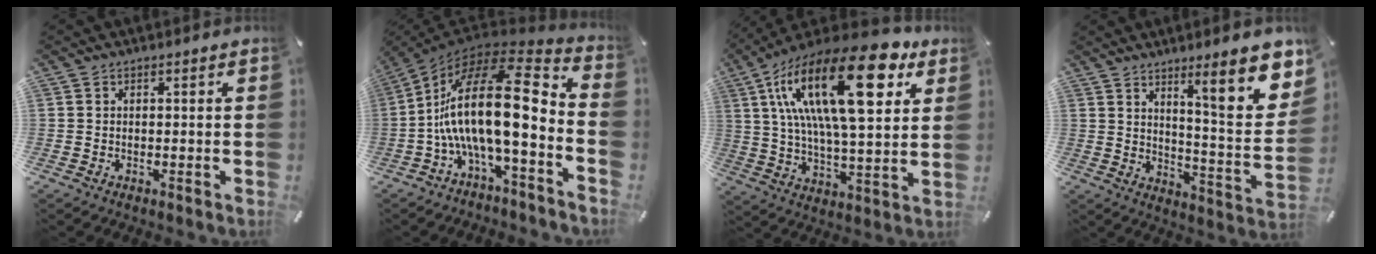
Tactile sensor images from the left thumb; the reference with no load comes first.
{"total": 23.8, "force": [-1.1, 9.1, 22.0], "torque": [-0.421, -0.025, -0.025]}
{"total": 27.8, "force": [11.9, 10.5, 22.9], "torque": [-0.419, -0.051, 0.185]}
{"total": 15.4, "force": [10.1, 3.3, 11.2], "torque": [-0.147, -0.084, 0.157]}